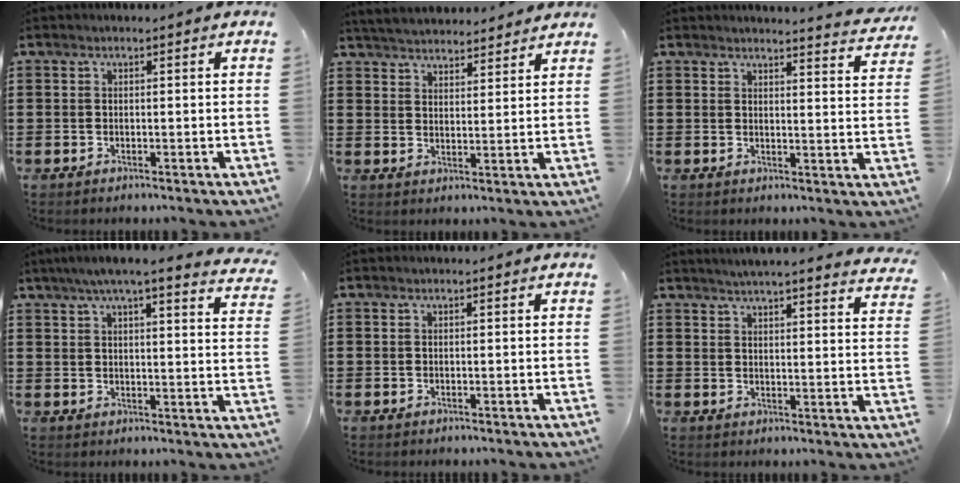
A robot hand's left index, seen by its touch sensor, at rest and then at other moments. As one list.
[{"total": 4.1, "force": [4.1, 0.3, 0.3], "torque": [-0.021, -0.018, 0.074]}, {"total": 3.2, "force": [3.1, -0.3, 0.6], "torque": [-0.016, -0.019, 0.055]}, {"total": 5.7, "force": [4.7, -0.1, 3.2], "torque": [-0.079, -0.015, 0.081]}, {"total": 0.0}, {"total": 3.9, "force": [3.8, -0.6, 0.8], "torque": [-0.031, -0.022, 0.065]}]